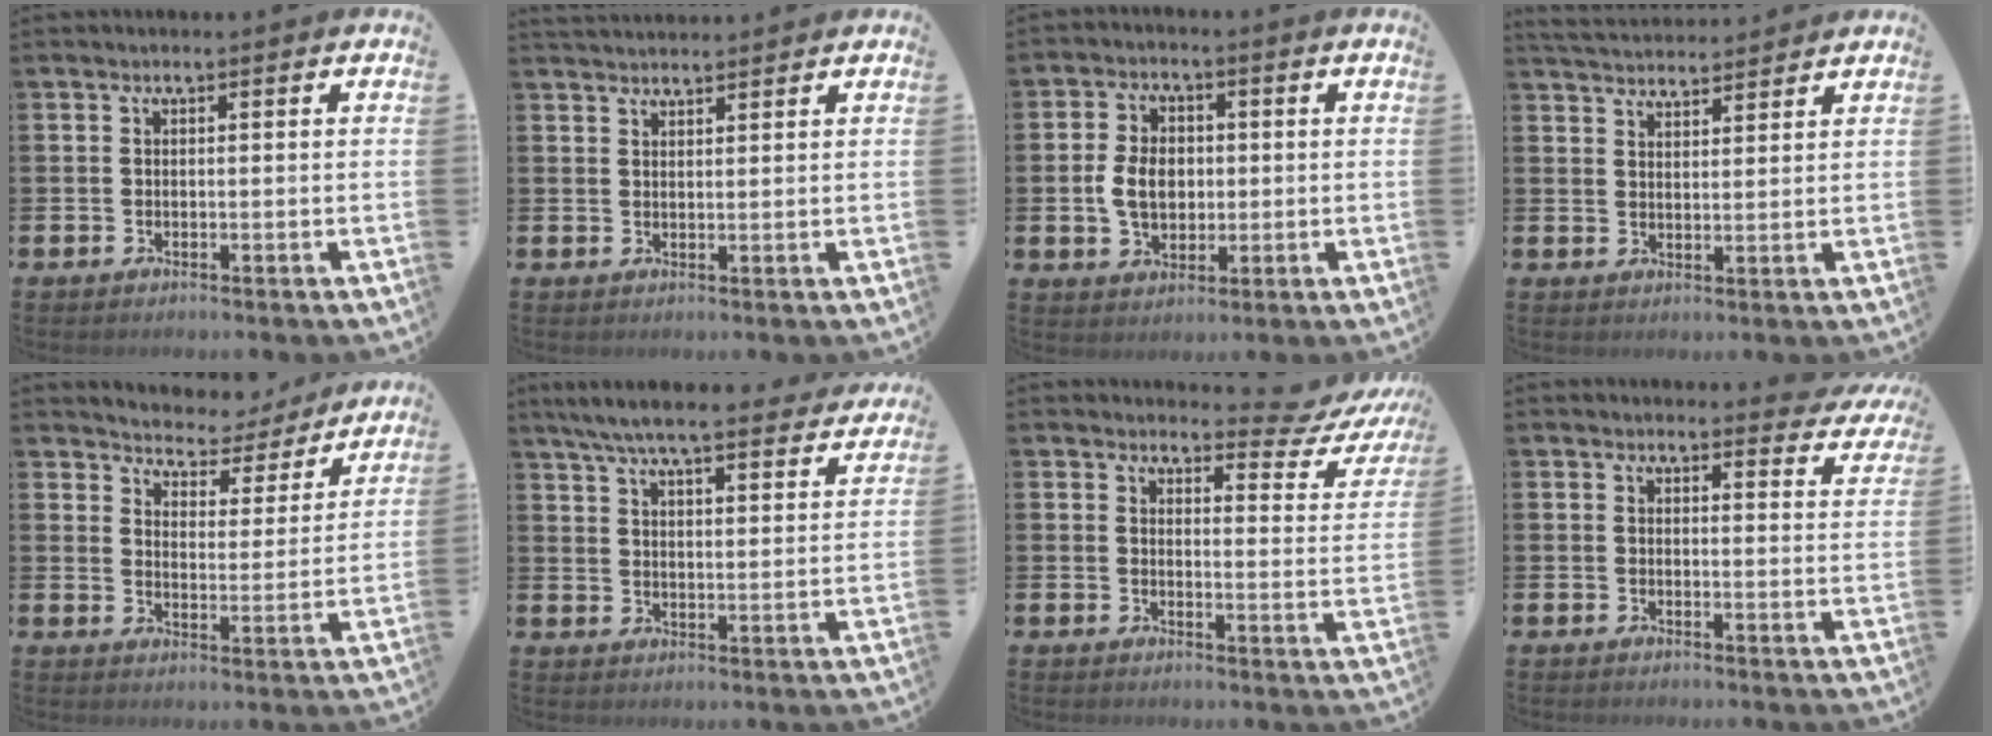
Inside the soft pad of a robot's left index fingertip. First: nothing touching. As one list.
[{"total": 2.4, "force": [2.3, 0.4, 0.1], "torque": [0.007, -0.015, 0.040]}, {"total": 5.8, "force": [0.2, 4.1, 4.1], "torque": [-0.078, 0.008, -0.004]}, {"total": 4.2, "force": [4.1, 0.5, 0.0], "torque": [-0.014, -0.023, 0.075]}, {"total": 5.4, "force": [5.2, 1.5, 0.0], "torque": [-0.022, -0.046, 0.085]}, {"total": 7.3, "force": [6.7, 0.8, 2.6], "torque": [-0.060, -0.045, 0.114]}, {"total": 4.1, "force": [3.7, 1.4, 1.2], "torque": [-0.008, -0.030, 0.053]}, {"total": 2.6, "force": [2.5, 0.5, 0.0], "torque": [0.017, -0.019, 0.041]}]